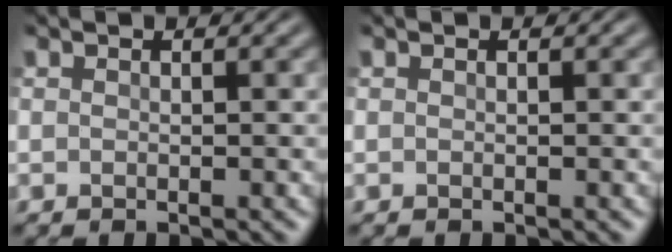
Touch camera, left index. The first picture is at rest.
{"total": 0.0}